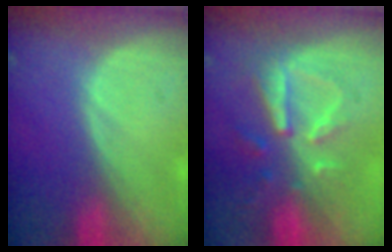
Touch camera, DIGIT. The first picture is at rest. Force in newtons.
{"total": 8.1, "press": 7.4, "slide": 3.4}